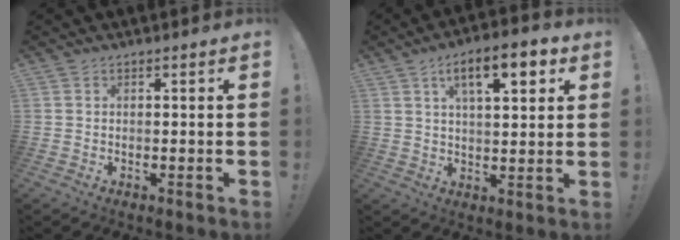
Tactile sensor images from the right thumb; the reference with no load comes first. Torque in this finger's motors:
{"motor_torque": [-0.66, 1.61, 0.47, 0.52, 0.06]}